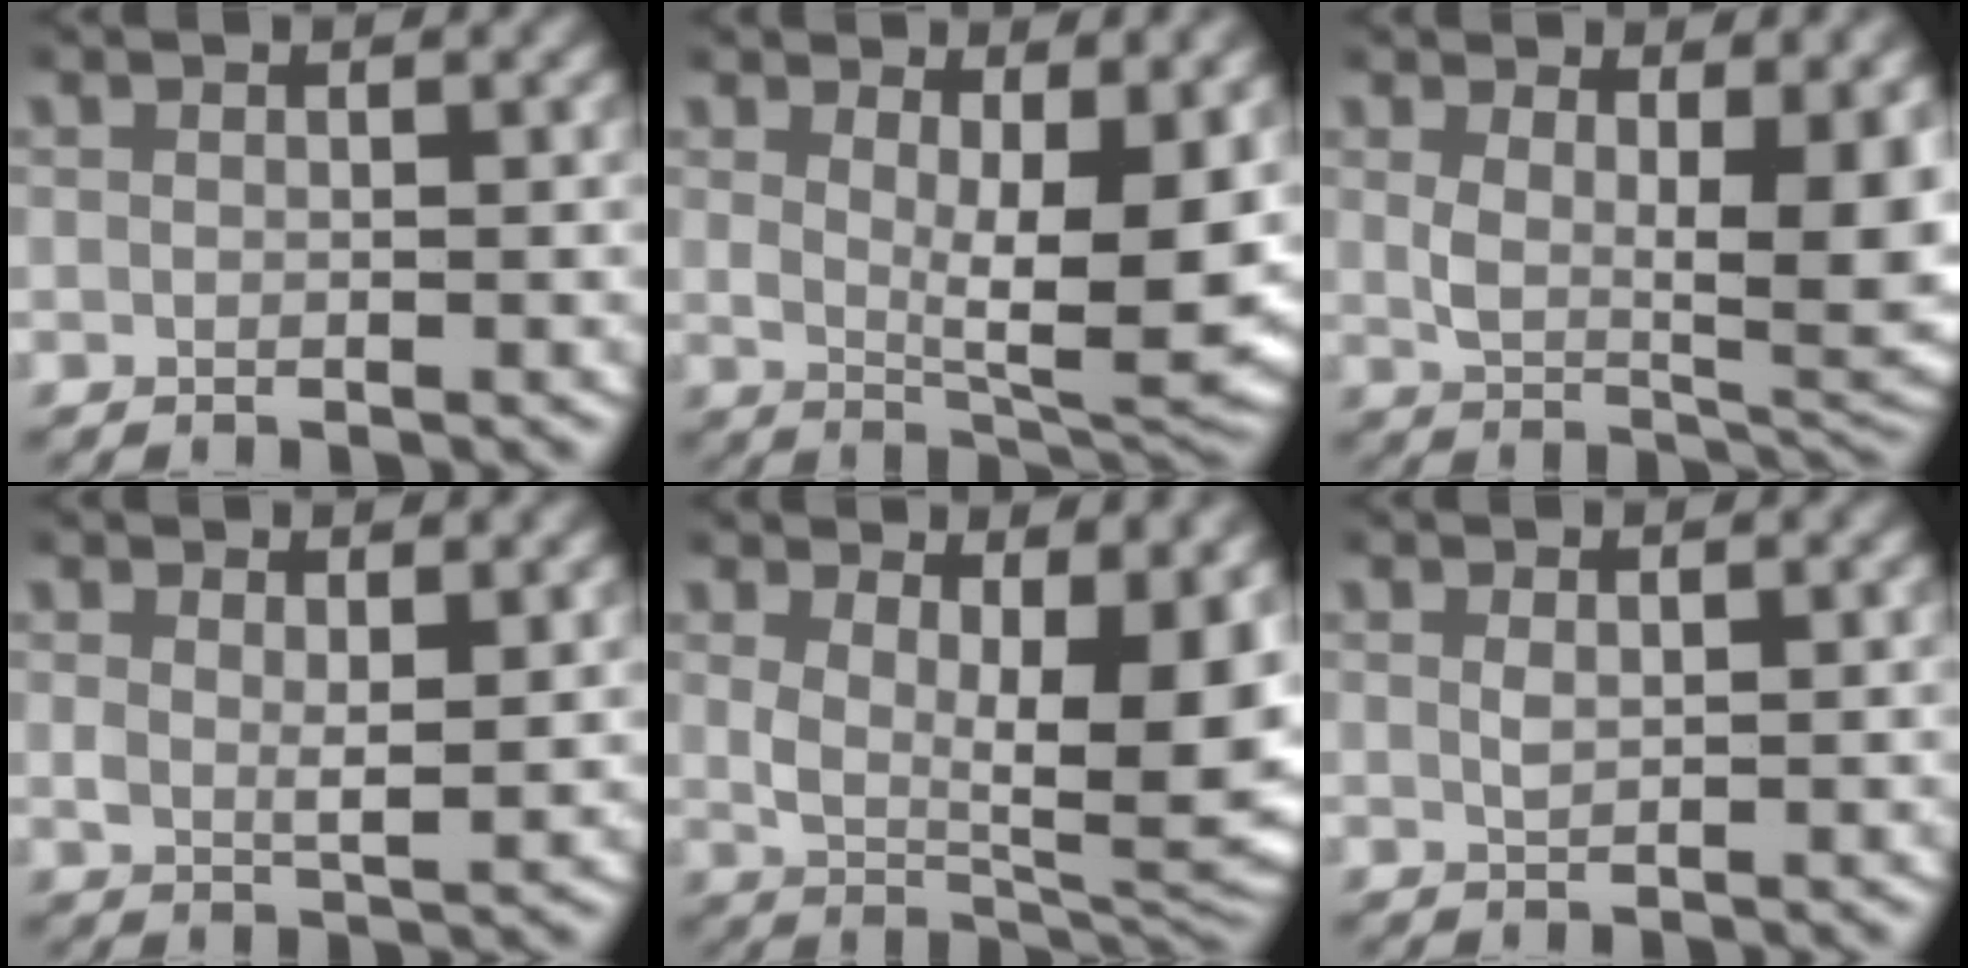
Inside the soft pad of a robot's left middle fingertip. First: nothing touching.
{"total": 7.0, "force": [1.8, 2.1, 6.4], "torque": [-0.092, -0.021, 0.034]}
{"total": 8.1, "force": [1.8, 3.4, 7.1], "torque": [-0.096, -0.017, 0.037]}
{"total": 2.0, "force": [1.3, 0.5, 1.5], "torque": [-0.033, -0.013, 0.028]}
{"total": 10.0, "force": [1.6, 4.4, 8.8], "torque": [-0.111, -0.019, 0.035]}
{"total": 0.8, "force": [0.4, 0.3, 0.7], "torque": [-0.017, -0.005, 0.012]}